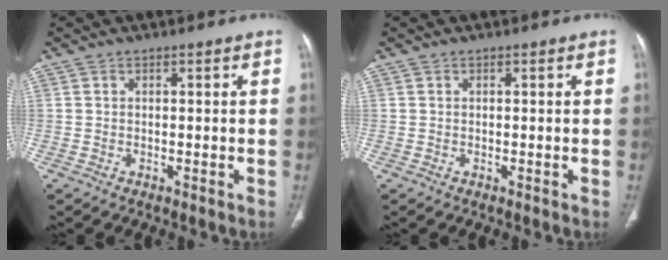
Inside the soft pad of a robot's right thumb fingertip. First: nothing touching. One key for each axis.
{"total": 0.0}